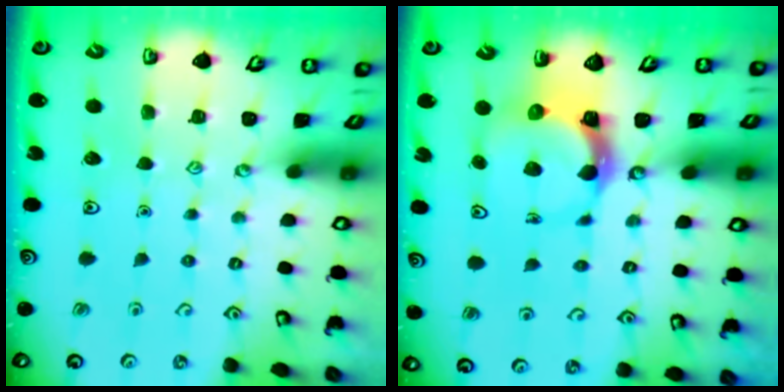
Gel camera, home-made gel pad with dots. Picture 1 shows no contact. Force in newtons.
{"total": 4.7, "press": 4.7, "slide": 0.7}